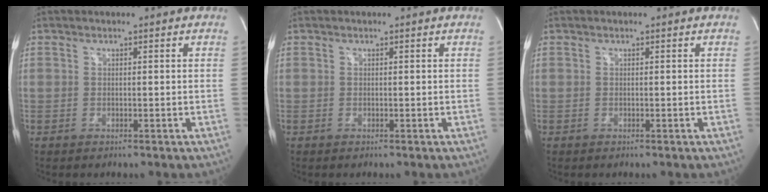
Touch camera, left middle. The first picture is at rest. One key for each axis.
{"total": 0.0}
{"total": 0.0}